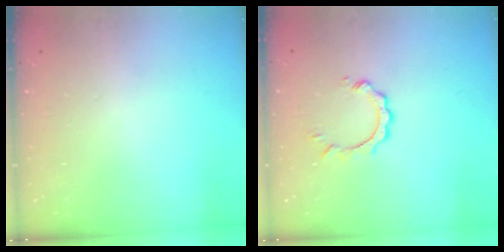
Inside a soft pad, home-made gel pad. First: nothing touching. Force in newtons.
{"total": 4.5, "press": 4.5, "slide": 0.3}